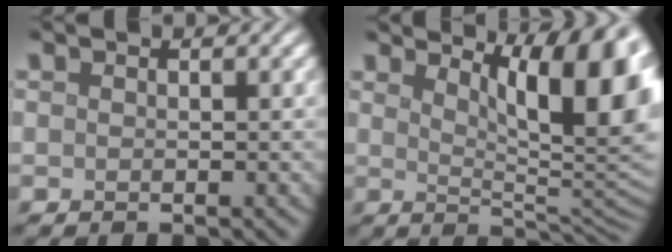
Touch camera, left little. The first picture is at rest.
{"total": 12.6, "force": [5.4, 3.6, 10.8], "torque": [-0.104, 0.006, 0.084]}